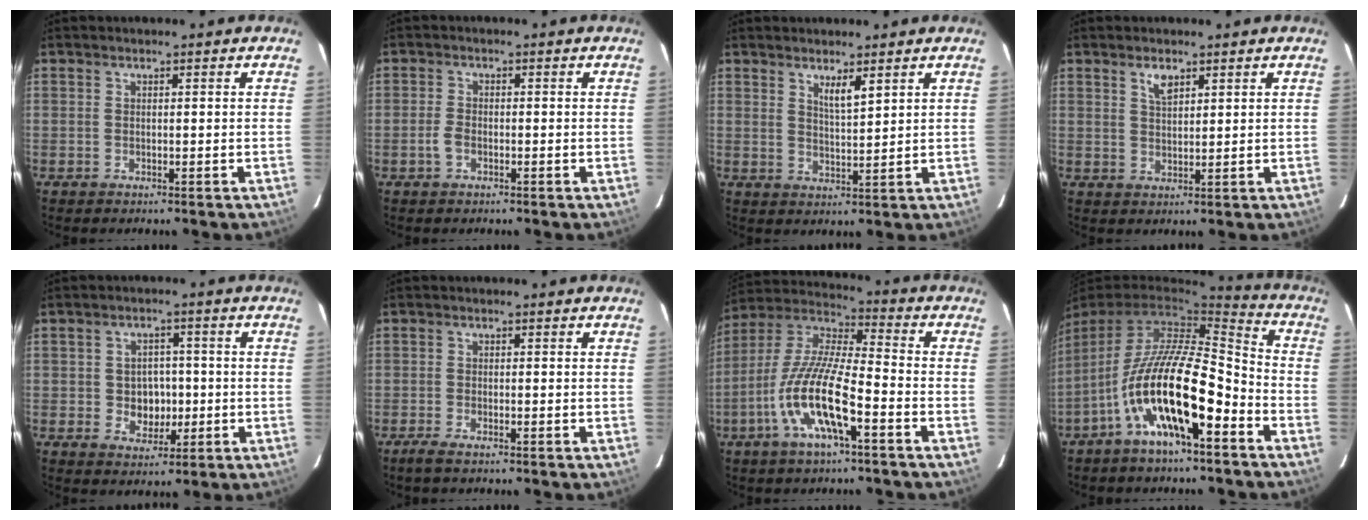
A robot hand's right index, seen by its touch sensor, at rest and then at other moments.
{"total": 2.2, "force": [-1.1, 1.2, 1.6], "torque": [-0.040, 0.004, -0.023]}
{"total": 3.6, "force": [2.4, 0.6, 2.6], "torque": [-0.044, -0.005, 0.039]}
{"total": 3.1, "force": [1.9, 1.4, 2.0], "torque": [-0.034, 0.003, 0.036]}
{"total": 5.5, "force": [-0.7, 4.8, 2.6], "torque": [-0.049, 0.007, 0.000]}
{"total": 2.4, "force": [-1.8, 0.3, 1.5], "torque": [-0.036, -0.006, -0.036]}
{"total": 14.7, "force": [-6.3, 2.9, 13.0], "torque": [-0.263, -0.010, -0.129]}
{"total": 16.2, "force": [-7.6, 4.3, 13.6], "torque": [-0.242, -0.011, -0.140]}